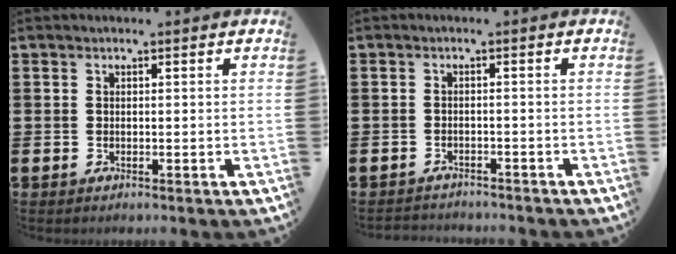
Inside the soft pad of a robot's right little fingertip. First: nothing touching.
{"total": 1.3, "force": [-1.3, 0.1, -0.2], "torque": [-0.001, 0.003, -0.029]}